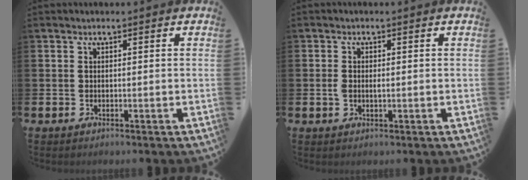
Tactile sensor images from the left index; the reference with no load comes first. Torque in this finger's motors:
{"motor_torque": [0.13, 0.29, -0.05, 0.04]}